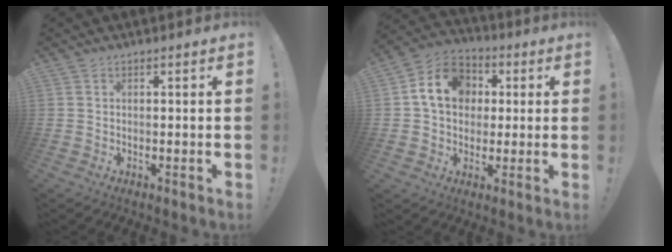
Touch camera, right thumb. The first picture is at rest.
{"total": 13.7, "force": [3.0, 11.2, 7.3], "torque": [-0.106, 0.010, 0.064]}